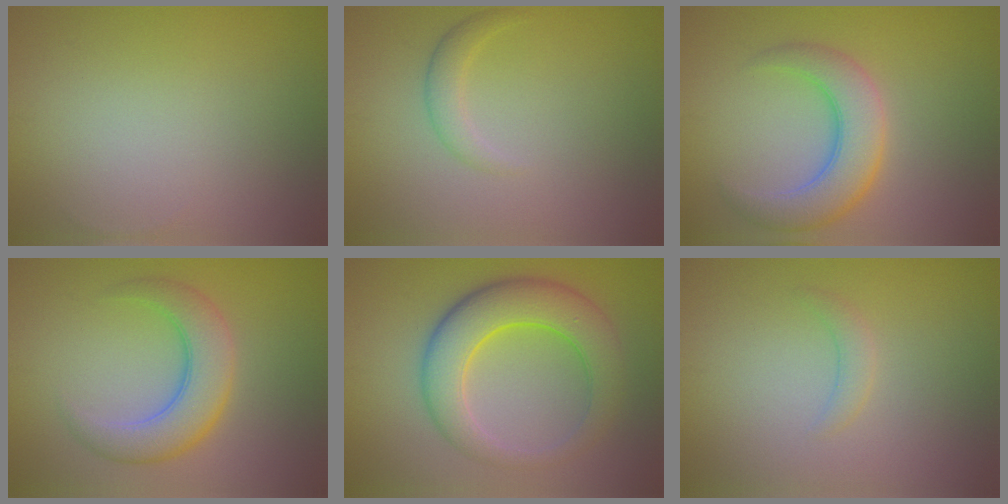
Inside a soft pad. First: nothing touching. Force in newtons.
{"total": 1.7, "press": 1.7, "slide": 0.1}
{"total": 5.6, "press": 5.6, "slide": 0.3}
{"total": 5.2, "press": 5.2, "slide": 0.3}
{"total": 7.1, "press": 7.1, "slide": 0.1}
{"total": 1.2, "press": 1.2, "slide": 0.2}